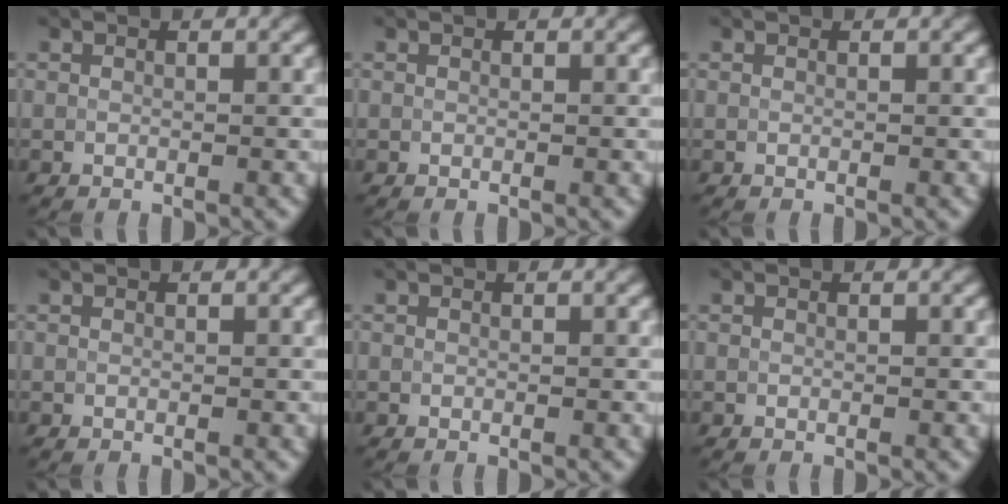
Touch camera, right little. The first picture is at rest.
{"total": 0.0}
{"total": 0.0}
{"total": 0.0}
{"total": 0.0}
{"total": 0.0}